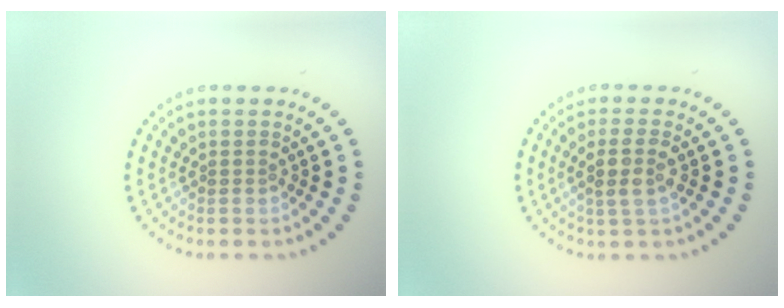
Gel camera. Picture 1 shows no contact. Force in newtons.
{"total": 2.2, "press": 2.1, "slide": 0.8}